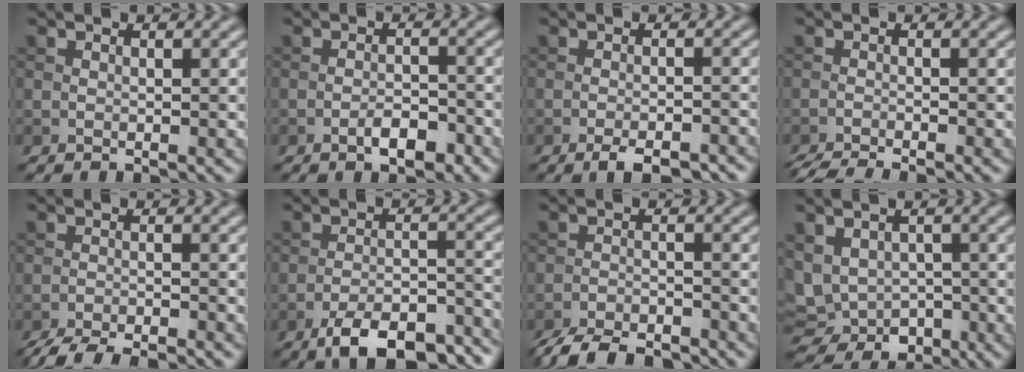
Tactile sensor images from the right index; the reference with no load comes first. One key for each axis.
{"total": 2.8, "fx": -1.6, "fy": 1.1, "fz": 2.0, "tx": -0.028, "ty": 0.006, "tz": -0.028}
{"total": 4.3, "fx": -3.2, "fy": 1.1, "fz": 2.6, "tx": -0.044, "ty": -0.004, "tz": -0.046}
{"total": 4.6, "fx": -4.0, "fy": 0.5, "fz": 2.1, "tx": -0.037, "ty": -0.017, "tz": -0.074}
{"total": 6.8, "fx": -6.2, "fy": 1.0, "fz": 2.5, "tx": -0.044, "ty": -0.016, "tz": -0.098}
{"total": 10.2, "fx": -8.0, "fy": 3.1, "fz": 5.5, "tx": -0.083, "ty": -0.005, "tz": -0.124}
{"total": 6.7, "fx": -6.1, "fy": 1.5, "fz": 2.3, "tx": -0.038, "ty": -0.013, "tz": -0.110}
{"total": 5.5, "fx": -1.2, "fy": 4.5, "fz": 3.1, "tx": -0.053, "ty": -0.009, "tz": -0.013}